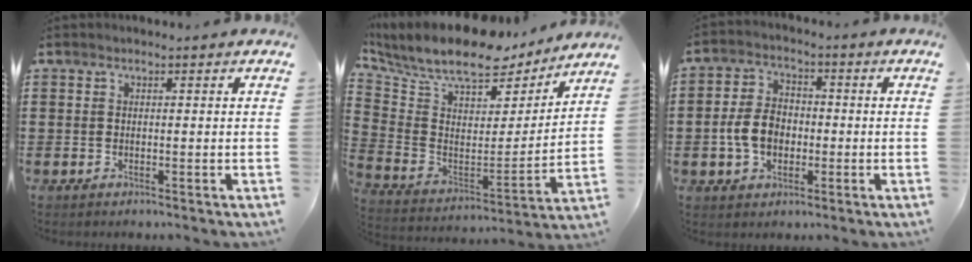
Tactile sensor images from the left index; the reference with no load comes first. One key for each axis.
{"total": 11.6, "fx": 9.7, "fy": 3.5, "fz": 5.3, "tx": -0.140, "ty": -0.059, "tz": 0.170}
{"total": 6.5, "fx": -1.3, "fy": 4.6, "fz": 4.5, "tx": -0.113, "ty": 0.004, "tz": -0.032}